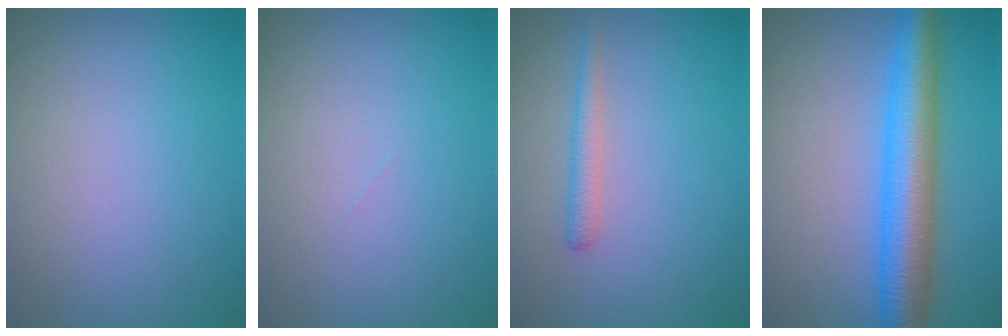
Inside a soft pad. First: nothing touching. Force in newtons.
{"total": 0.0}
{"total": 1.5, "press": 1.5, "slide": 0.1}
{"total": 6.8, "press": 6.8, "slide": 0.0}